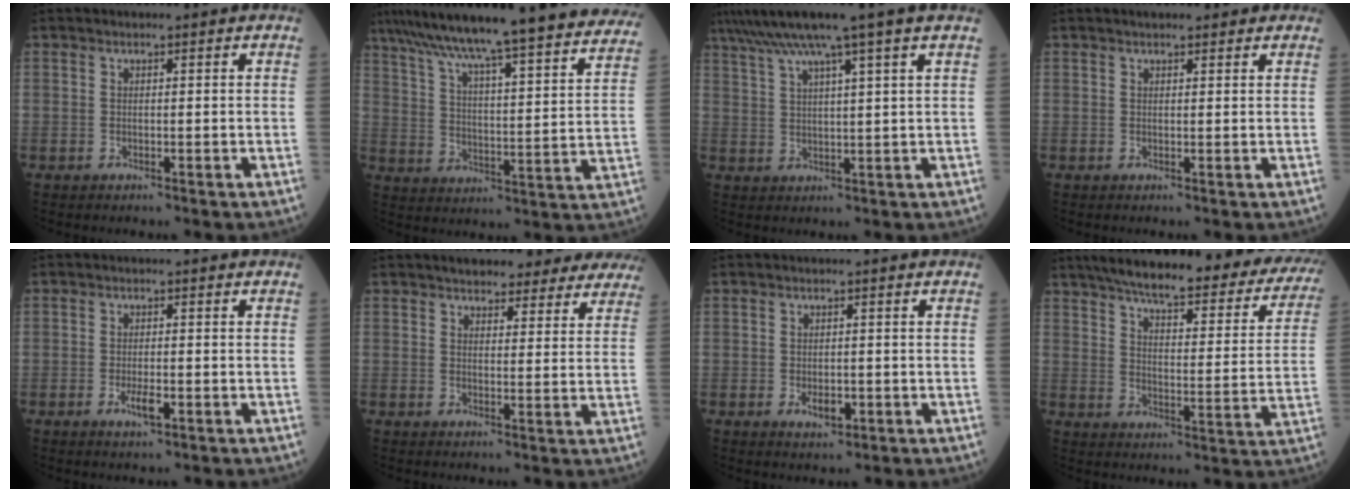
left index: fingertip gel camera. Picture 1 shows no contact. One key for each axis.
{"total": 32.8, "fx": 28.7, "fy": 2.4, "fz": 15.7, "tx": -0.253, "ty": -0.044, "tz": 0.374}
{"total": 11.2, "fx": 8.3, "fy": -1.8, "fz": 7.3, "tx": -0.127, "ty": 0.026, "tz": 0.123}
{"total": 4.2, "fx": 3.3, "fy": 1.2, "fz": 2.2, "tx": -0.024, "ty": 0.027, "tz": 0.044}
{"total": 2.3, "fx": -0.9, "fy": 0.6, "fz": 2.1, "tx": -0.042, "ty": -0.003, "tz": -0.014}
{"total": 13.8, "fx": 12.3, "fy": 4.1, "fz": 4.7, "tx": -0.025, "ty": 0.015, "tz": 0.135}
{"total": 2.4, "fx": -0.7, "fy": 1.3, "fz": 1.9, "tx": -0.033, "ty": -0.001, "tz": -0.005}
{"total": 30.7, "fx": 26.0, "fy": 6.4, "fz": 15.0, "tx": -0.221, "ty": -0.040, "tz": 0.313}